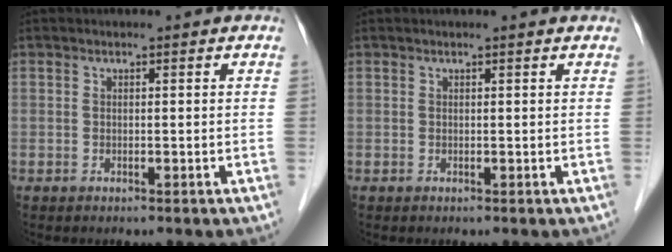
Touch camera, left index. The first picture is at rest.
{"total": 0.9, "force": [0.8, -0.1, 0.3], "torque": [-0.011, 0.003, 0.009]}